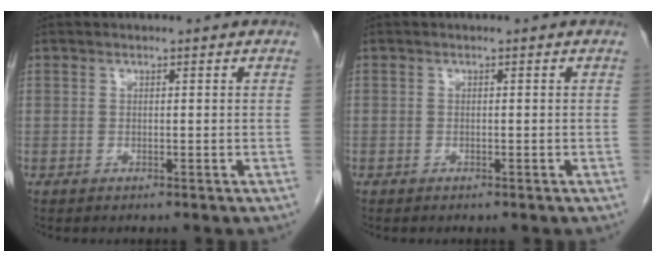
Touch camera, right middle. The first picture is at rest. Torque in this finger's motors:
{"motor_torque": [0.56, -1.14, -0.47, -0.21]}